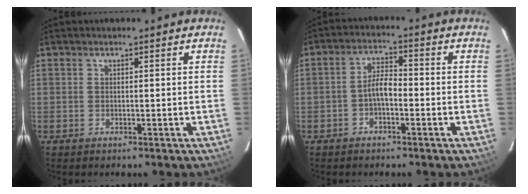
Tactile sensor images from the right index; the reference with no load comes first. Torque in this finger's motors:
{"motor_torque": [0.16, -0.08, 0.13, 0.06]}